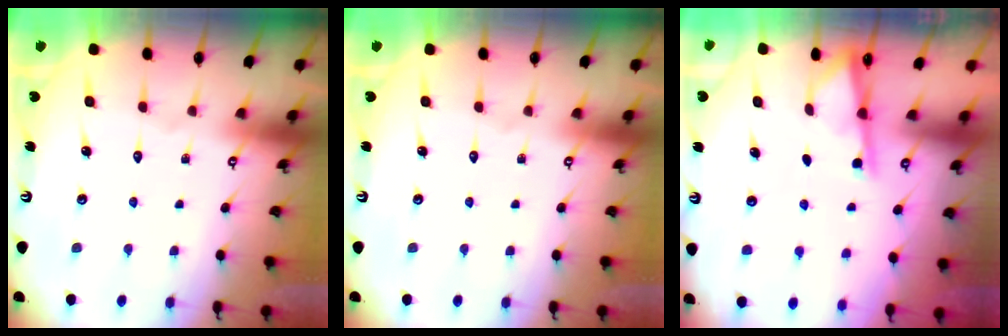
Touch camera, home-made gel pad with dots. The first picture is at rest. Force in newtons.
{"total": 0.0}
{"total": 3.0, "press": 3.0, "slide": 0.3}